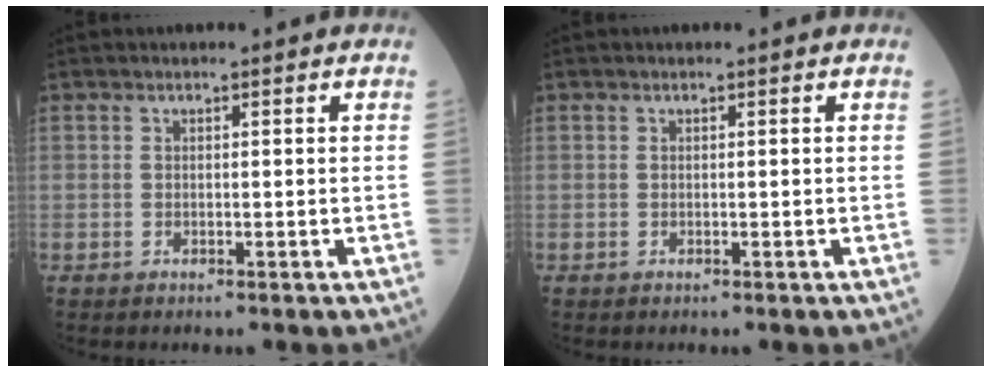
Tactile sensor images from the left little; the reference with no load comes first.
{"total": 0.0}